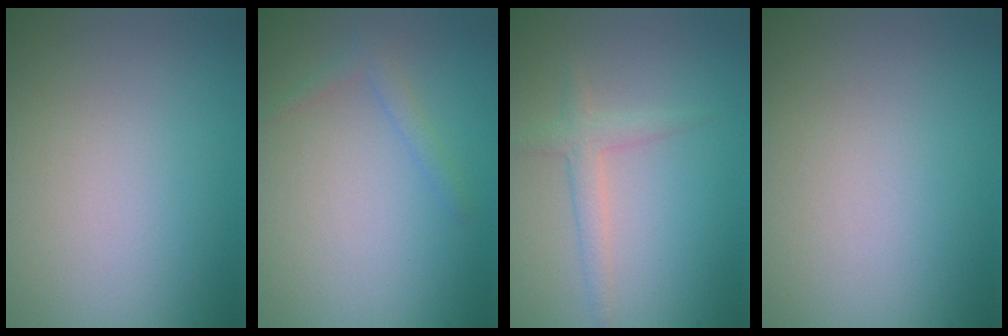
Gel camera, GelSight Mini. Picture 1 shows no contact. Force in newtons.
{"total": 1.3, "press": 1.3, "slide": 0.1}
{"total": 1.2, "press": 1.2, "slide": 0.1}
{"total": 0.0}